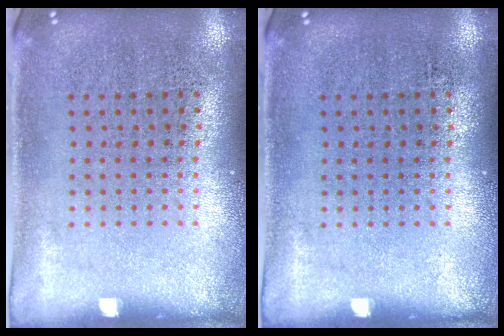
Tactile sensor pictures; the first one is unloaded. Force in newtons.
{"total": 0.0}